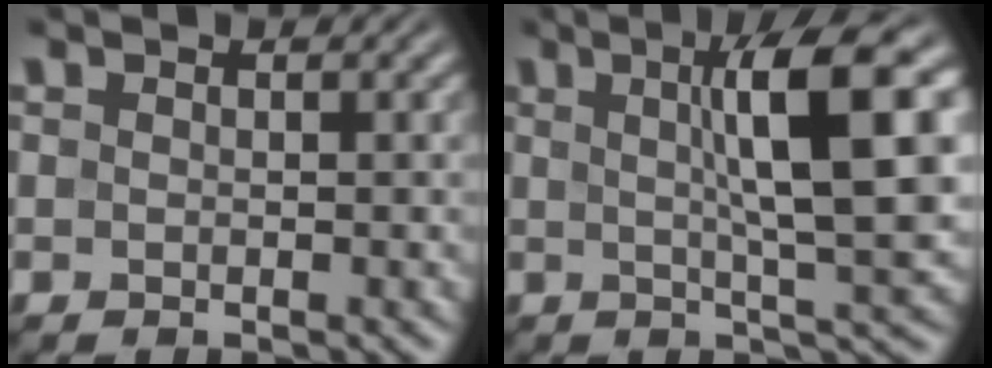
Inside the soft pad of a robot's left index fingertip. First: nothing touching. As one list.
[{"total": 9.9, "force": [2.1, 2.0, 9.5], "torque": [-0.124, 0.013, 0.032]}]